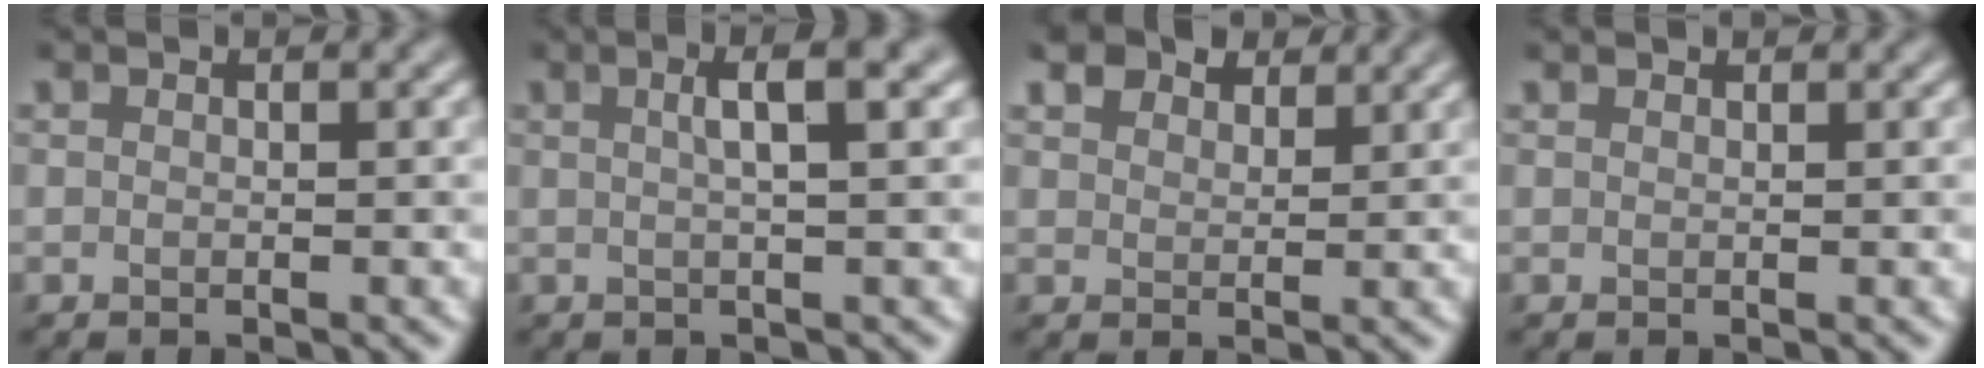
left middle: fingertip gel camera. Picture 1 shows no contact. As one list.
[{"total": 3.5, "force": [1.0, 0.8, 3.3], "torque": [-0.041, 0.014, 0.011]}, {"total": 4.3, "force": [3.4, 2.1, 1.6], "torque": [-0.039, 0.004, 0.059]}, {"total": 0.6, "force": [0.6, 0.1, 0.1], "torque": [-0.003, -0.001, 0.009]}]